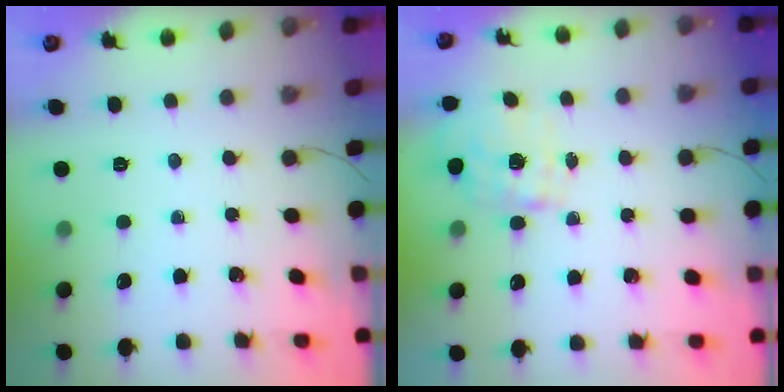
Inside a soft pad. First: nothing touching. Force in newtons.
{"total": 2.3, "press": 2.3, "slide": 0.3}